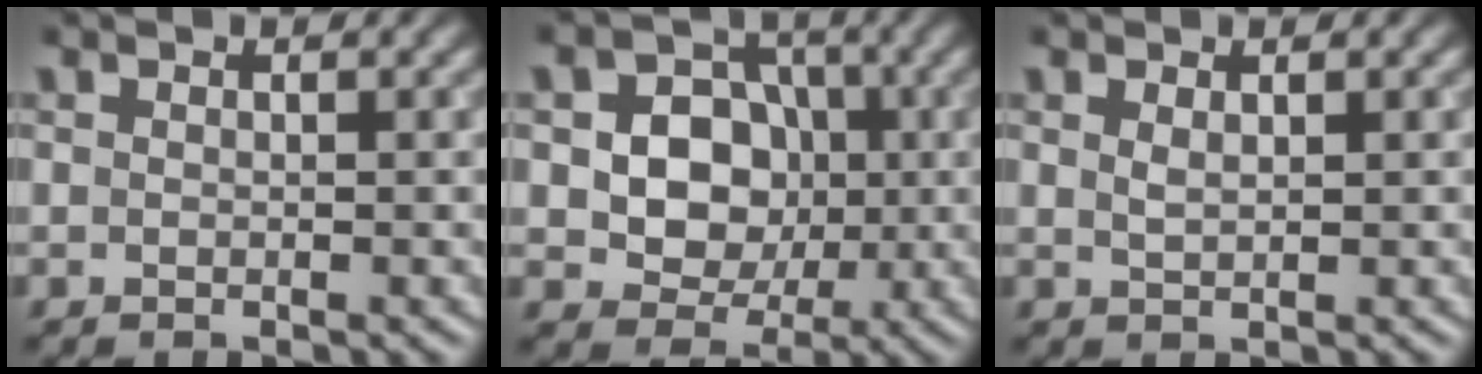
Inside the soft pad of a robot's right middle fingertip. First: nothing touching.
{"total": 7.1, "force": [0.1, 6.1, 3.5], "torque": [-0.046, 0.015, -0.011]}
{"total": 0.8, "force": [0.5, 0.2, 0.5], "torque": [-0.014, -0.001, 0.011]}